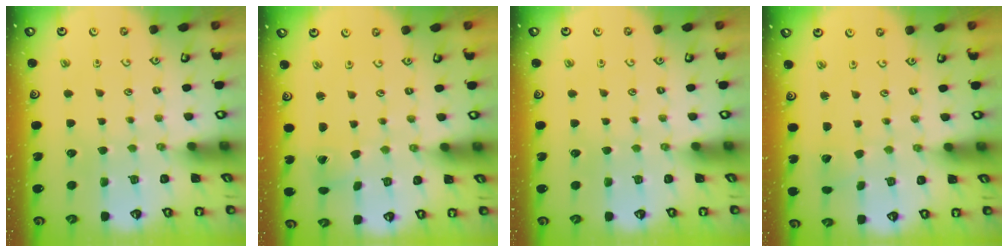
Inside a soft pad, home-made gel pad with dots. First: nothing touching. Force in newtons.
{"total": 2.5, "press": 2.5, "slide": 0.1}
{"total": 0.0}
{"total": 1.2, "press": 1.2, "slide": 0.0}